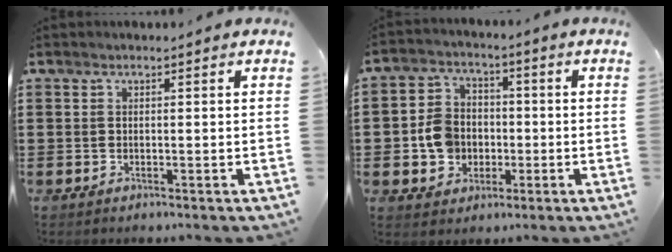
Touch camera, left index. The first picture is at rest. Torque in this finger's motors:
{"motor_torque": [1.21, 0.93, 0.52, 0.09]}